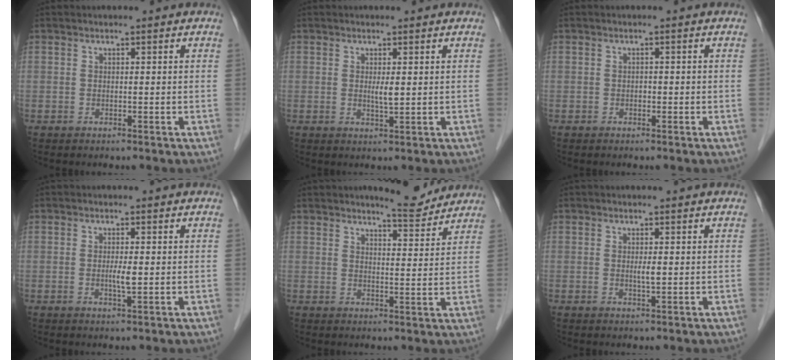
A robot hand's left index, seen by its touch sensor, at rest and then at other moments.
{"total": 1.6, "force": [0.2, 0.2, 1.6], "torque": [-0.031, -0.007, 0.006]}
{"total": 0.6, "force": [-0.4, 0.4, 0.3], "torque": [-0.002, 0.000, -0.008]}
{"total": 1.9, "force": [-0.2, 0.2, 1.8], "torque": [-0.037, -0.006, -0.003]}
{"total": 5.6, "force": [5.4, 0.9, 1.4], "torque": [-0.024, -0.015, 0.071]}
{"total": 1.1, "force": [0.0, 0.1, 1.1], "torque": [-0.026, -0.005, 0.001]}